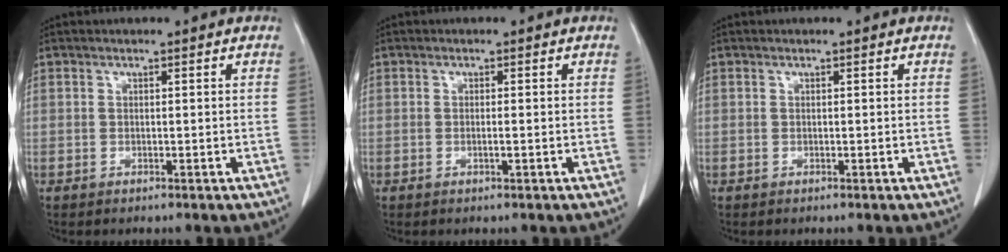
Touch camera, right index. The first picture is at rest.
{"total": 0.8, "force": [-0.2, 0.0, 0.8], "torque": [-0.016, -0.001, -0.003]}
{"total": 0.0}